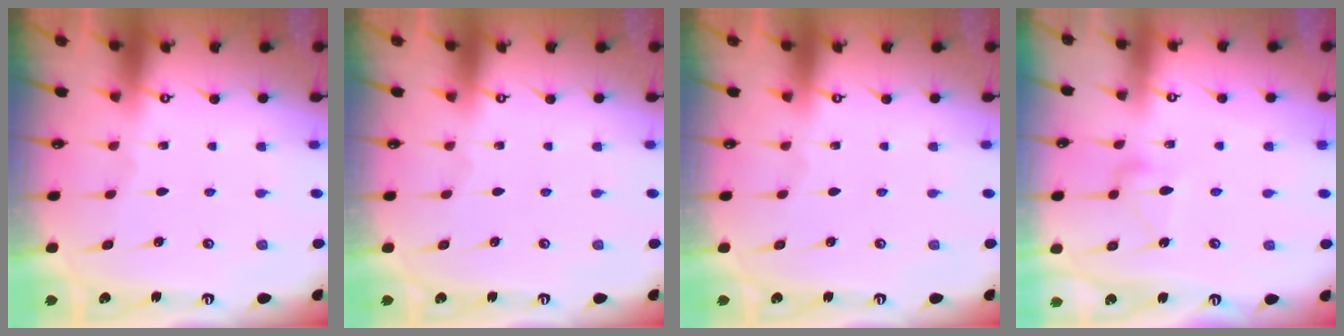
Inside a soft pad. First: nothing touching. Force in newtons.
{"total": 0.0}
{"total": 0.0}
{"total": 8.3, "press": 8.3, "slide": 0.1}